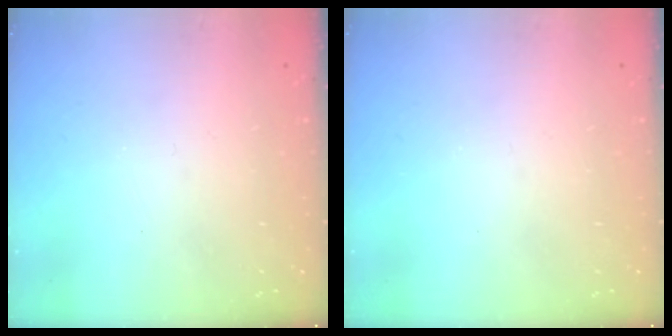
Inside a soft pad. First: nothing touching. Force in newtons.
{"total": 0.0}